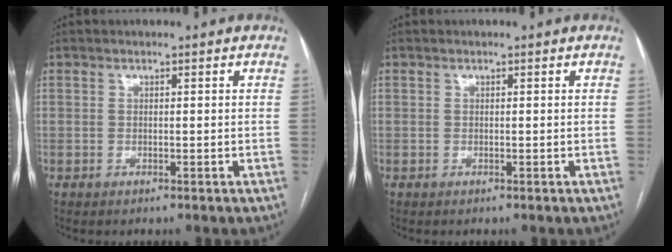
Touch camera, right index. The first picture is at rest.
{"total": 0.0}